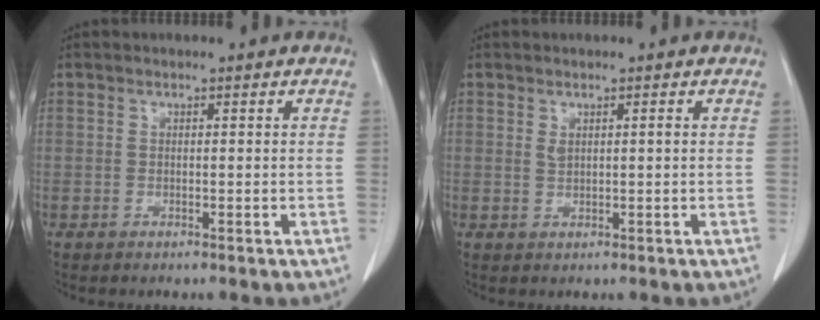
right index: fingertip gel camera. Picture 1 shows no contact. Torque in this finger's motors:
{"motor_torque": [0.21, 0.08, 0.04, 0.00]}